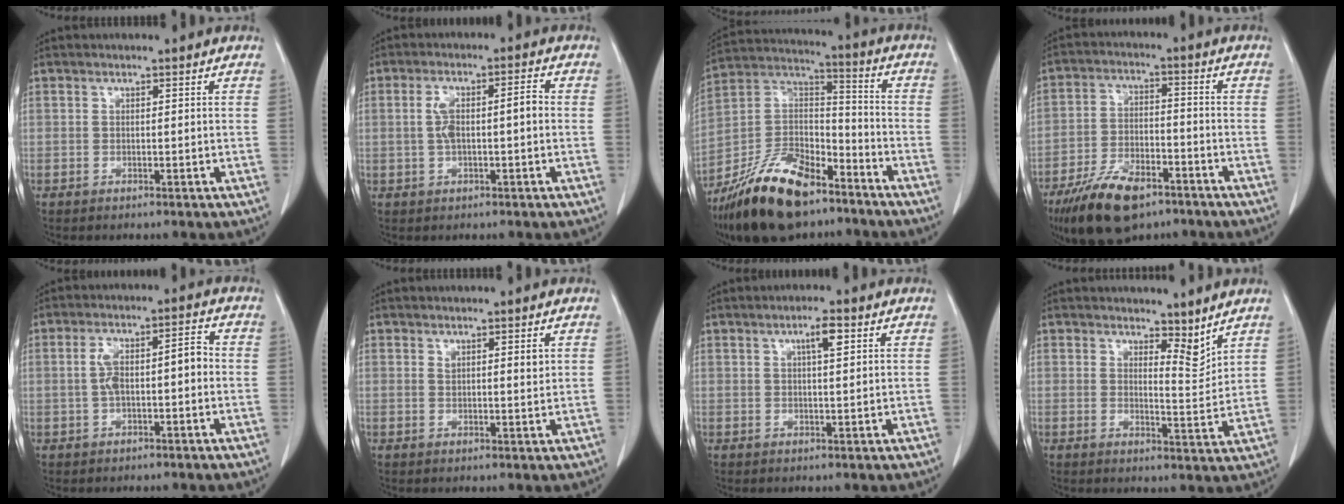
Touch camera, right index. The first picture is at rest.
{"total": 5.6, "force": [0.0, 1.7, 5.4], "torque": [-0.107, 0.023, 0.001]}
{"total": 20.3, "force": [-14.1, 8.1, 12.1], "torque": [-0.256, 0.007, -0.257]}
{"total": 12.7, "force": [-8.5, 5.5, 7.7], "torque": [-0.140, -0.009, -0.150]}
{"total": 6.6, "force": [-0.4, 2.2, 6.2], "torque": [-0.117, 0.033, -0.007]}
{"total": 2.0, "force": [1.2, 0.5, 1.6], "torque": [-0.024, -0.004, 0.019]}
{"total": 3.3, "force": [1.6, 0.5, 2.9], "torque": [-0.046, 0.002, 0.025]}
{"total": 4.6, "force": [4.0, 1.3, 1.9], "torque": [-0.020, -0.014, 0.064]}